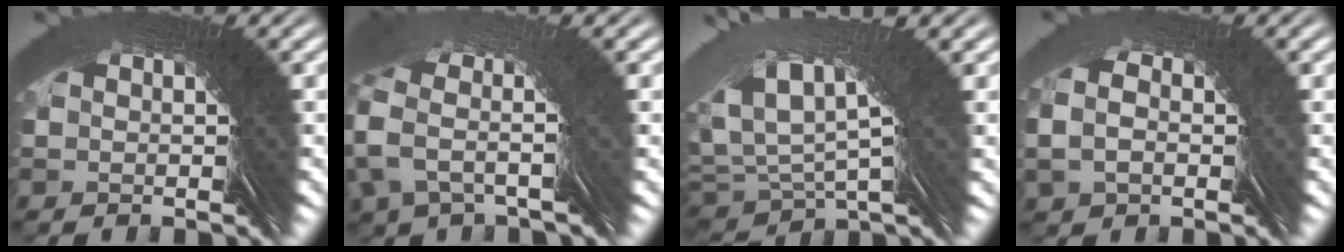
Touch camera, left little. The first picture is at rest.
{"total": 6.0, "force": [5.4, -2.5, 0.2], "torque": [0.010, 0.077, 0.063]}
{"total": 3.0, "force": [2.5, 0.3, 1.6], "torque": [-0.054, 0.018, 0.046]}
{"total": 1.6, "force": [1.2, 1.0, 0.1], "torque": [0.002, 0.026, 0.007]}